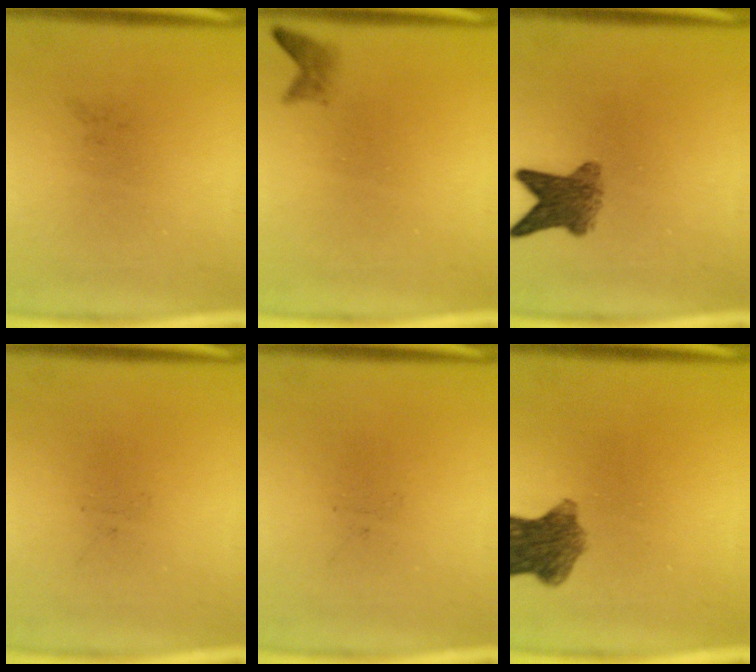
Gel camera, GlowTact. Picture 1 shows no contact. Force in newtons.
{"total": 1.3}
{"total": 5.2}
{"total": 0.0}
{"total": 0.0}
{"total": 7.2}